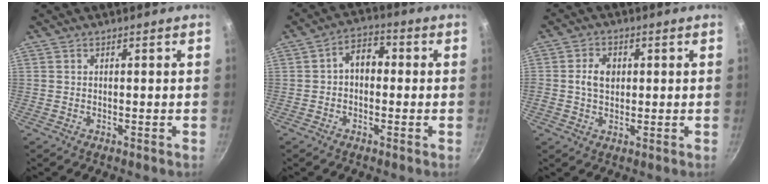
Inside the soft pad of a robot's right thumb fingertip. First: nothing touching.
{"total": 5.6, "force": [-0.1, 3.9, 3.9], "torque": [-0.038, 0.018, -0.014]}
{"total": 5.1, "force": [0.6, 3.7, 3.4], "torque": [-0.045, 0.004, 0.005]}